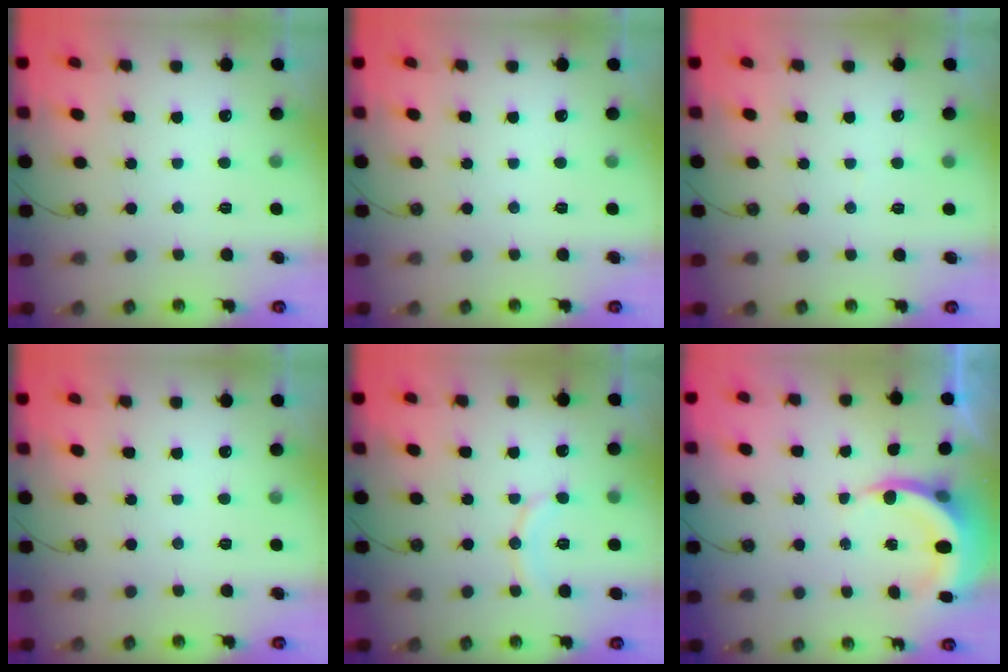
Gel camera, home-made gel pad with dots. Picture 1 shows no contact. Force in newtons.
{"total": 0.0}
{"total": 1.9, "press": 1.9, "slide": 0.2}
{"total": 0.0}
{"total": 8.9, "press": 8.9, "slide": 1.0}
{"total": 6.3, "press": 6.1, "slide": 1.6}